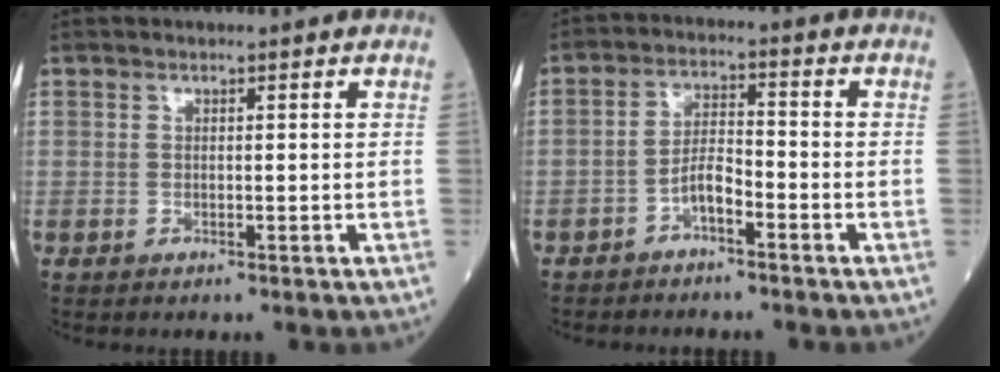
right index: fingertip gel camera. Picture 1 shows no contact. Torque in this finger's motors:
{"motor_torque": [0.68, -0.23, 0.33, 0.08]}